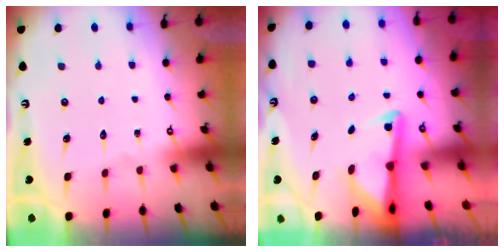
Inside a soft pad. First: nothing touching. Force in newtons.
{"total": 2.9, "press": 2.9, "slide": 0.7}